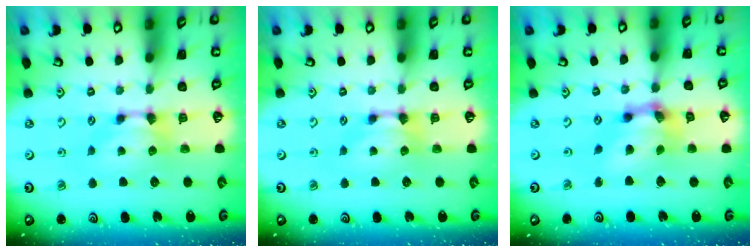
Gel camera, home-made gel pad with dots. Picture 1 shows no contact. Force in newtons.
{"total": 0.0}
{"total": 6.6, "press": 6.2, "slide": 2.3}